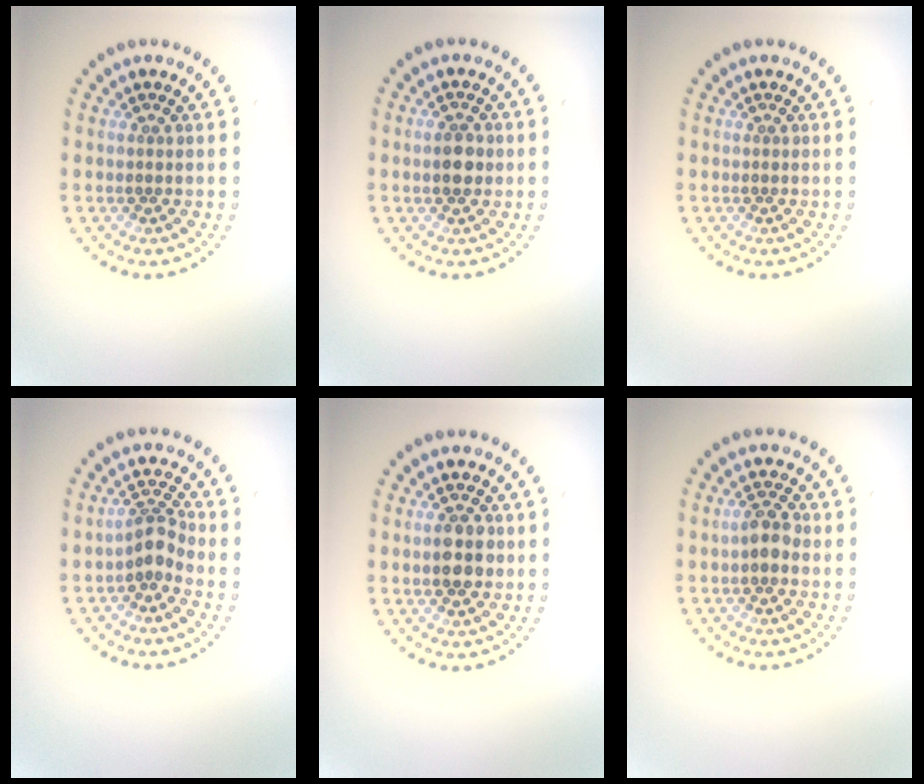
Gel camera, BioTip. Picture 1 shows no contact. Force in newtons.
{"total": 2.7, "press": 2.7, "slide": 0.1}
{"total": 0.0}
{"total": 2.5, "press": 1.9, "slide": 1.7}
{"total": 3.2, "press": 3.2, "slide": 0.1}
{"total": 2.1, "press": 2.0, "slide": 0.5}